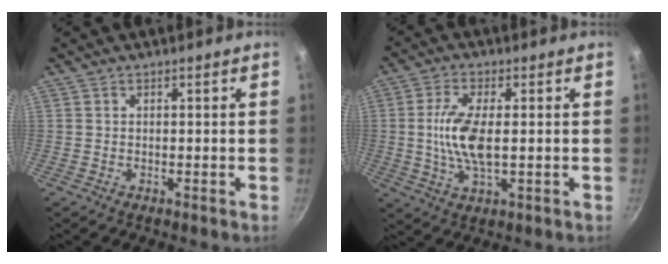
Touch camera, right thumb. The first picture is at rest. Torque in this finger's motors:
{"motor_torque": [1.59, 1.59, 1.42, -0.85, 0.15]}